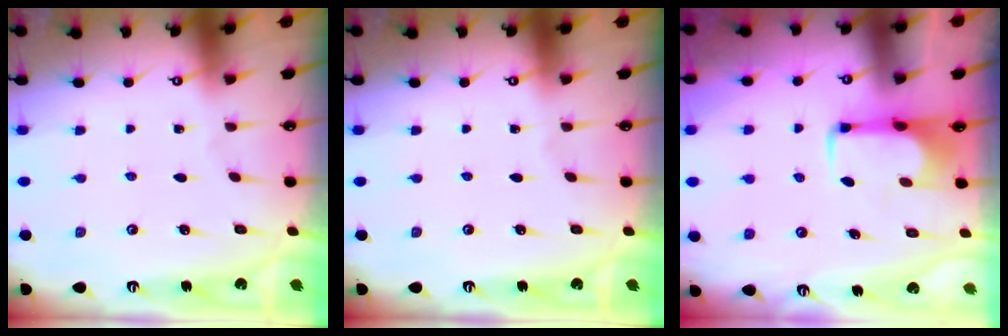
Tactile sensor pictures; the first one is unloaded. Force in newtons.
{"total": 0.0}
{"total": 1.9, "press": 1.8, "slide": 0.4}